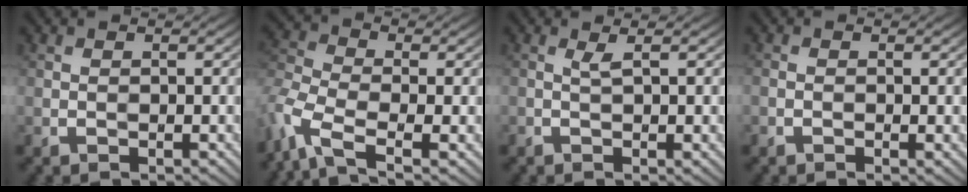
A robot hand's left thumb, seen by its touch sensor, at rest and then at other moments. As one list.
[{"total": 7.3, "force": [-4.3, 2.8, 5.2], "torque": [-0.124, -0.010, -0.100]}, {"total": 1.3, "force": [0.5, 0.1, 1.2], "torque": [-0.023, 0.005, 0.007]}, {"total": 1.1, "force": [-0.4, 0.6, 0.9], "torque": [-0.014, 0.001, -0.006]}]